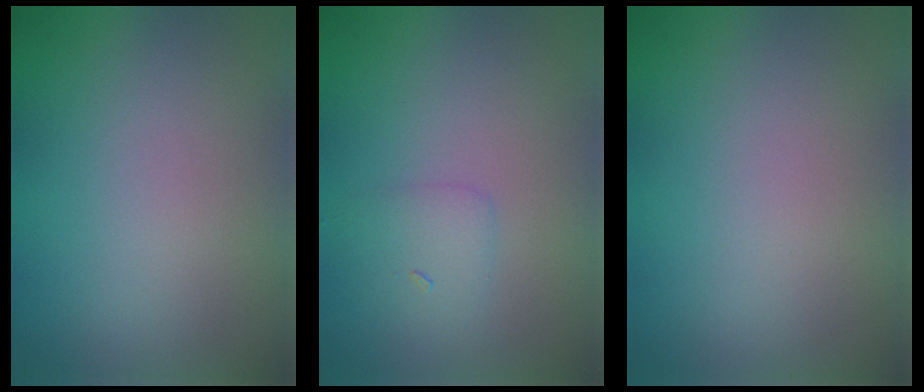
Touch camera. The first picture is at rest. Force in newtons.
{"total": 1.5, "press": 1.5, "slide": 0.2}
{"total": 0.0}